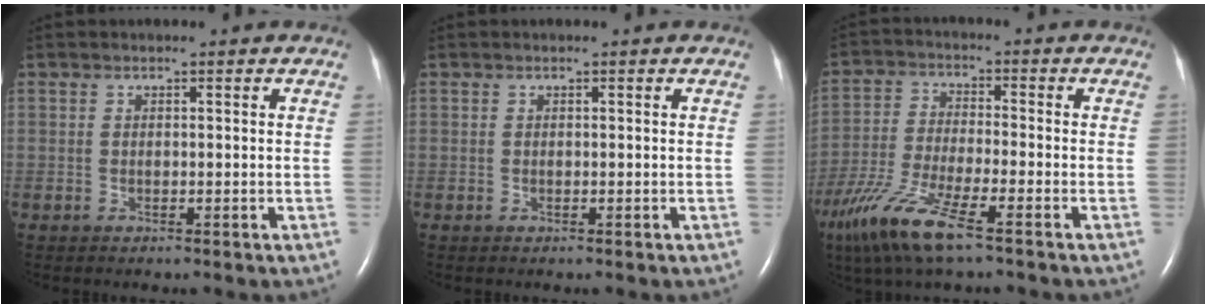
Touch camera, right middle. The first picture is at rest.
{"total": 0.0}
{"total": 10.8, "force": [-6.8, 1.1, 8.3], "torque": [-0.185, -0.031, -0.130]}